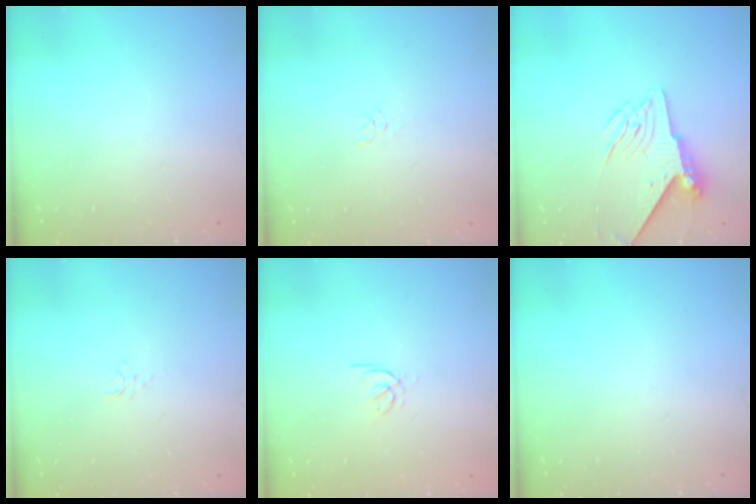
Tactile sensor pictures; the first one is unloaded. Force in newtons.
{"total": 3.4, "press": 3.4, "slide": 0.2}
{"total": 8.8, "press": 8.7, "slide": 1.1}
{"total": 3.7, "press": 3.7, "slide": 0.1}
{"total": 2.4, "press": 2.4, "slide": 0.5}
{"total": 0.0}